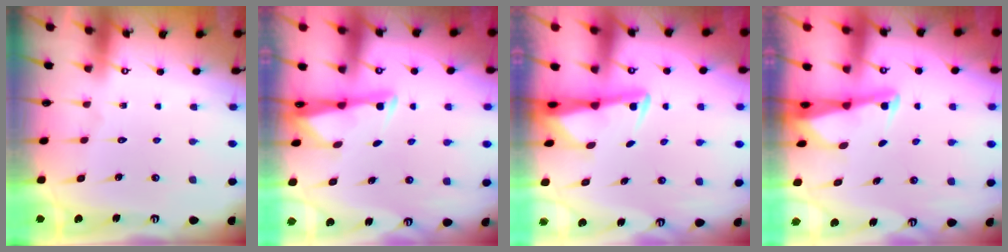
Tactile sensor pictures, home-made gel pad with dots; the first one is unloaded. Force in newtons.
{"total": 2.6, "press": 2.6, "slide": 0.4}
{"total": 2.9, "press": 2.9, "slide": 0.6}
{"total": 2.7, "press": 2.7, "slide": 0.2}